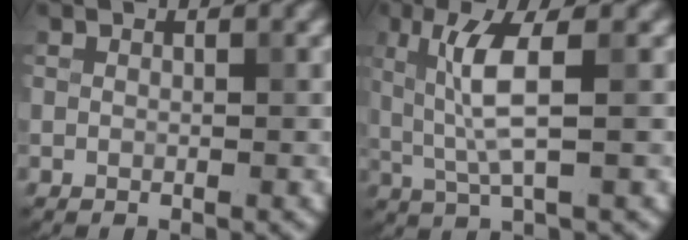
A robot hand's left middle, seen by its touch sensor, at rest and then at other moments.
{"total": 4.5, "force": [0.7, 0.7, 4.4], "torque": [-0.097, -0.001, 0.019]}